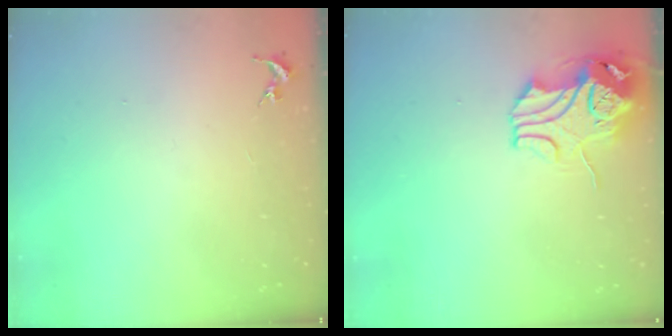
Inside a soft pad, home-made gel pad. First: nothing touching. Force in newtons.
{"total": 10.6, "press": 10.4, "slide": 1.9}